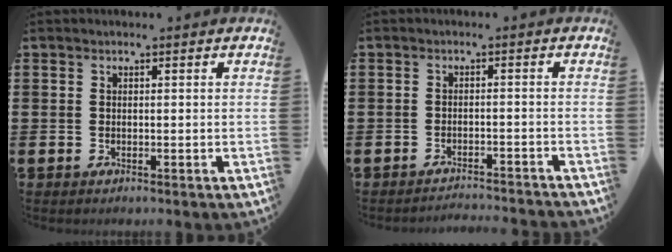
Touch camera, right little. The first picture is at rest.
{"total": 1.9, "force": [-1.8, -0.2, -0.1], "torque": [-0.001, 0.005, -0.040]}